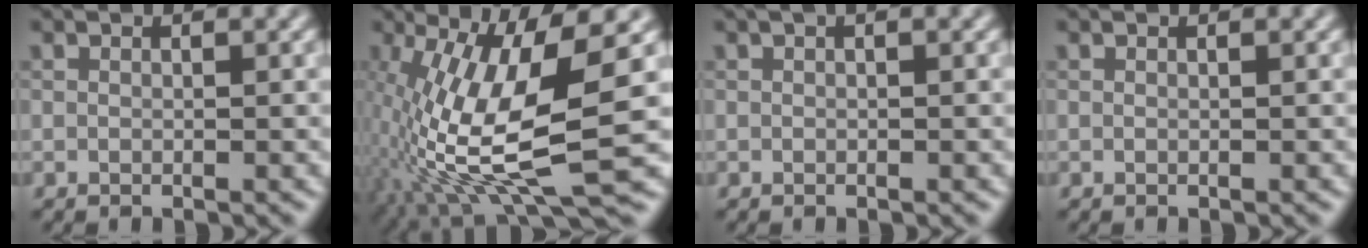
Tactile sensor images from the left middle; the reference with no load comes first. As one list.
[{"total": 12.2, "force": [-1.9, 3.2, 11.6], "torque": [-0.241, -0.008, -0.030]}, {"total": 0.9, "force": [0.3, 0.1, 0.8], "torque": [-0.015, 0.004, 0.002]}, {"total": 0.0}]